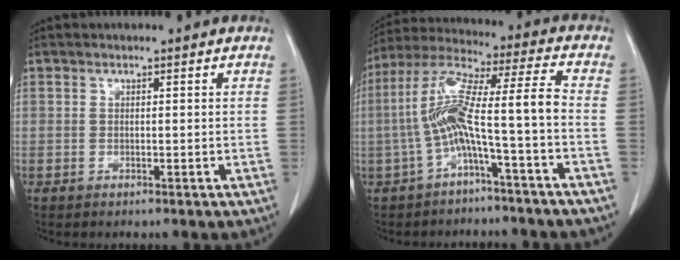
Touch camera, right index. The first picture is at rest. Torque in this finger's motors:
{"motor_torque": [1.85, -0.29, 0.98, 0.21]}